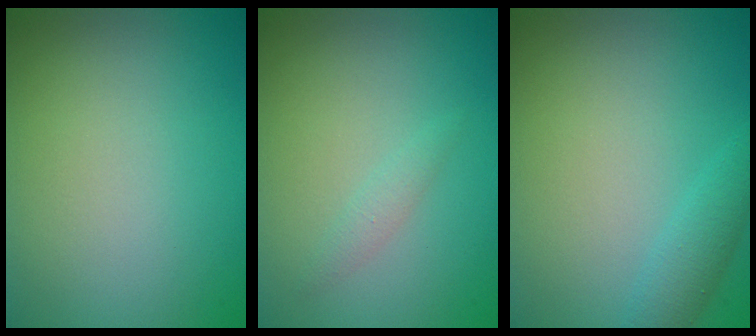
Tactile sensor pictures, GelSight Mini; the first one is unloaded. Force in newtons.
{"total": 0.9, "press": 0.9, "slide": 0.0}
{"total": 1.9, "press": 1.9, "slide": 0.1}